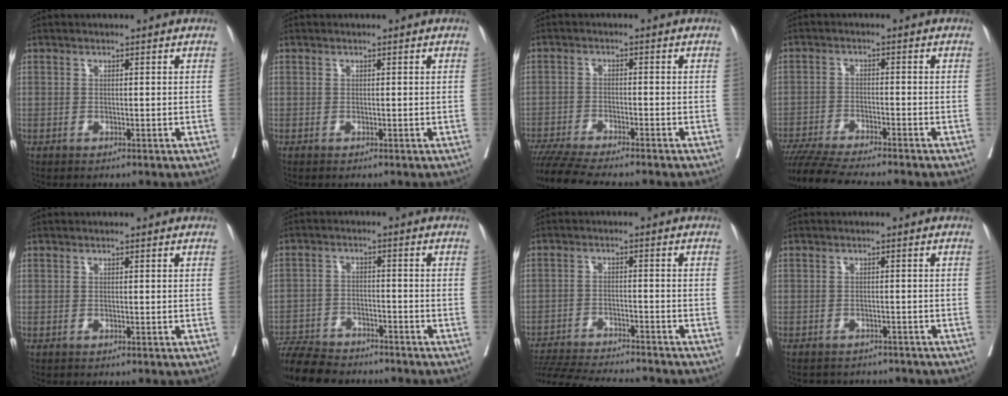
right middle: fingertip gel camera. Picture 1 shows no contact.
{"total": 0.0}
{"total": 11.2, "force": [-9.8, 0.3, 5.4], "torque": [-0.072, -0.020, -0.156]}
{"total": 12.3, "force": [-10.9, 0.1, 5.7], "torque": [-0.079, -0.020, -0.174]}
{"total": 0.0}
{"total": 11.3, "force": [-10.3, 2.6, 3.9], "torque": [-0.066, -0.007, -0.166]}
{"total": 16.9, "force": [-15.6, 1.4, 6.1], "torque": [-0.120, -0.025, -0.232]}
{"total": 10.1, "force": [-9.1, 3.5, 2.7], "torque": [-0.048, 0.004, -0.100]}